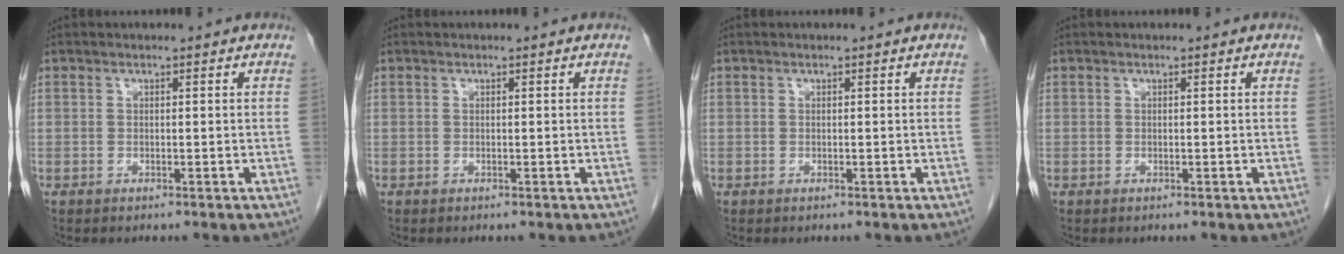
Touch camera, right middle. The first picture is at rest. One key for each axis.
{"total": 0.0}
{"total": 0.0}
{"total": 0.0}